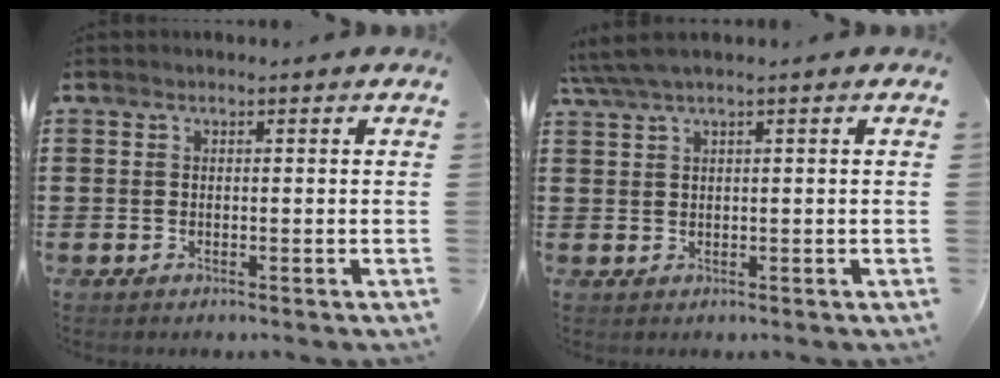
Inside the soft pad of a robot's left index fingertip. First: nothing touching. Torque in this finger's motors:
{"motor_torque": [0.41, -0.58, 0.87, 0.21]}